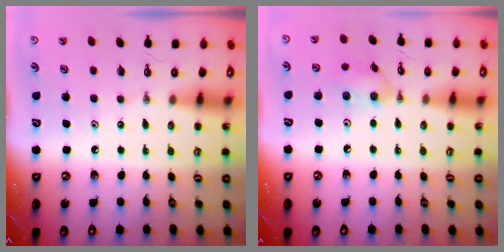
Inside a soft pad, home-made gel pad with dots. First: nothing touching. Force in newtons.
{"total": 8.5, "press": 8.4, "slide": 0.4}